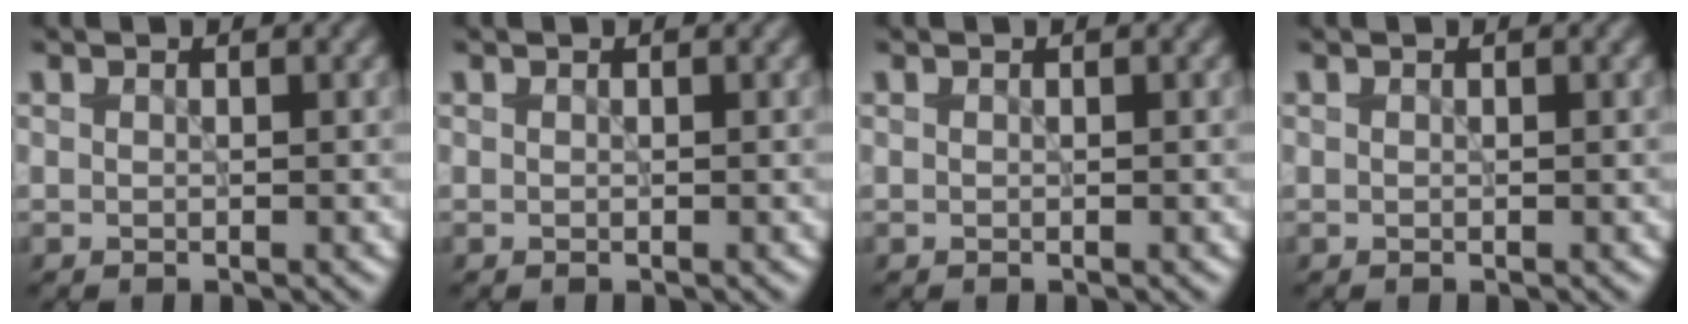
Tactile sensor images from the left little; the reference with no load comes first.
{"total": 0.0}
{"total": 0.0}
{"total": 0.0}